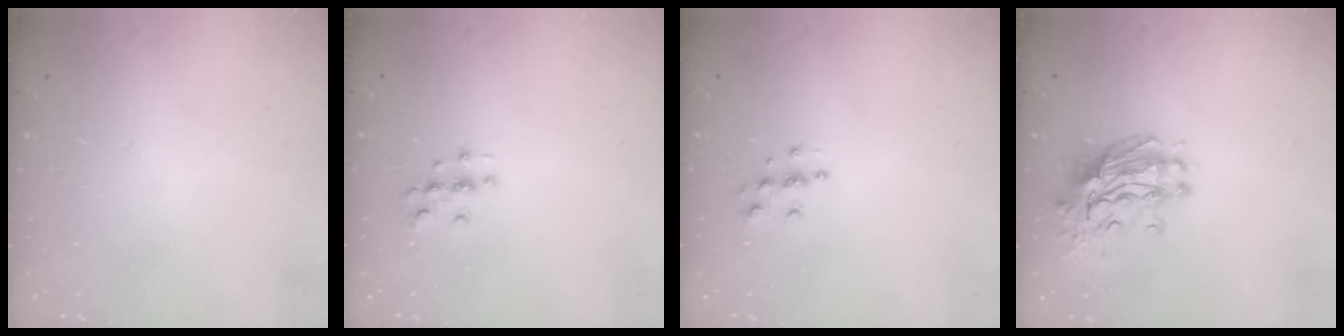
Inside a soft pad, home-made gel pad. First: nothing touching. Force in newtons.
{"total": 3.4, "press": 3.4, "slide": 0.4}
{"total": 4.6, "press": 4.6, "slide": 0.5}
{"total": 11.5, "press": 11.4, "slide": 1.2}